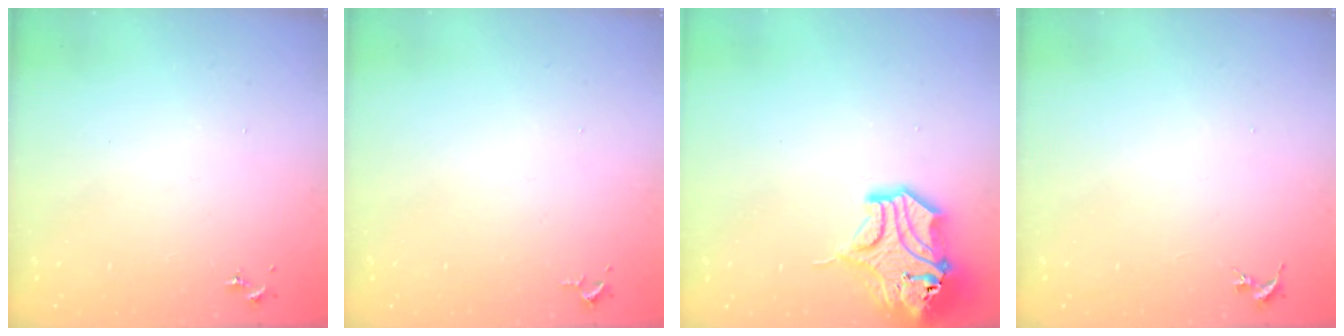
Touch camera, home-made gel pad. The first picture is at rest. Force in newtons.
{"total": 2.6, "press": 2.6, "slide": 0.4}
{"total": 15.4, "press": 15.3, "slide": 2.2}
{"total": 0.0}